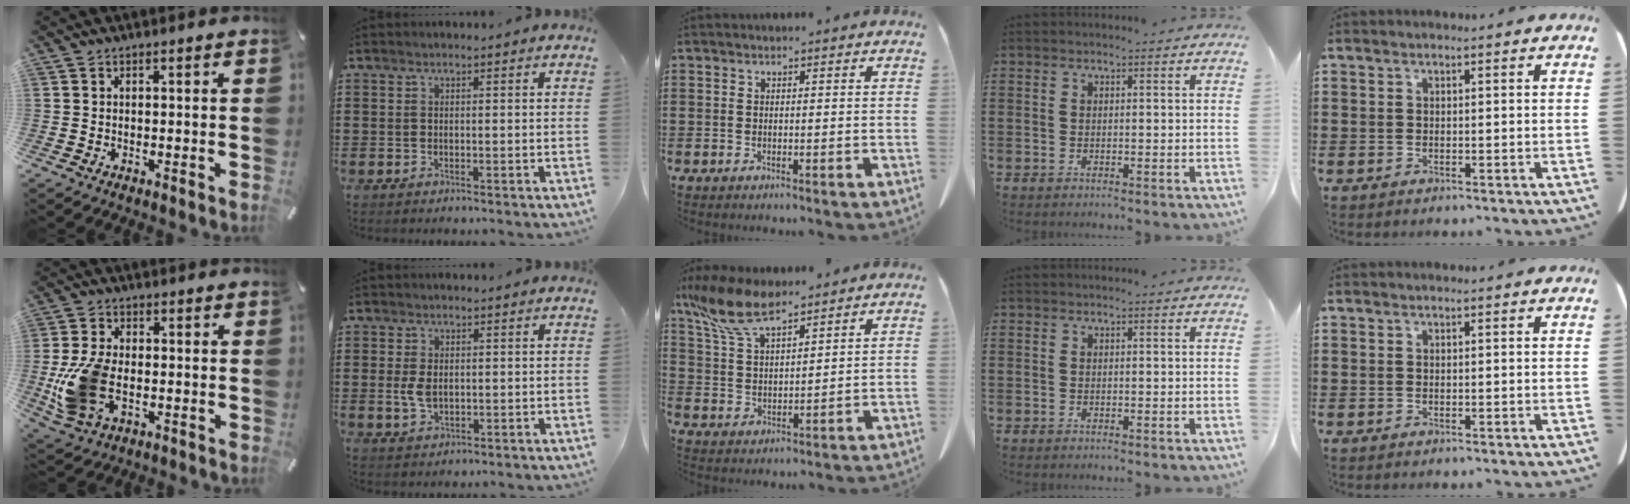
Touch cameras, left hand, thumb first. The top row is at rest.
{"thumb": {"total": 11.9, "force": [-2.6, 7.6, 8.8], "torque": [-0.205, -0.002, -0.044]}, "index": {"total": 3.1, "force": [0.1, 2.0, 2.4], "torque": [-0.064, 0.001, -0.004]}, "middle": {"total": 9.4, "force": [7.0, 3.0, 5.6], "torque": [-0.142, -0.020, 0.128]}}